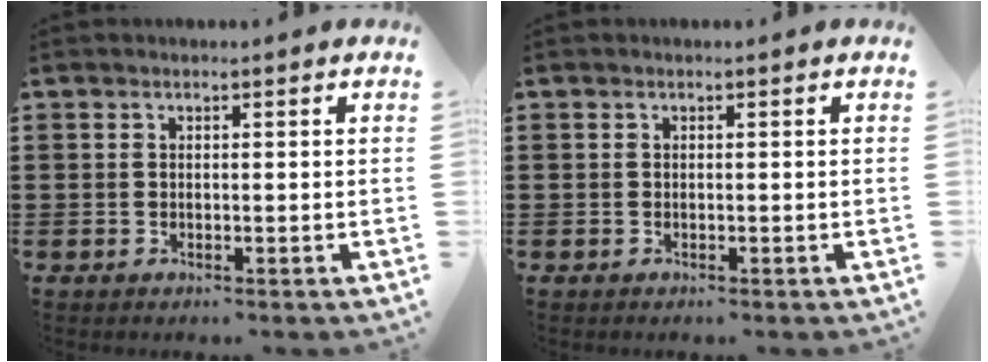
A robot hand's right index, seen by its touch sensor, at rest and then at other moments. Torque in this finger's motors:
{"motor_torque": [-0.19, 0.22, -0.05, -0.06]}